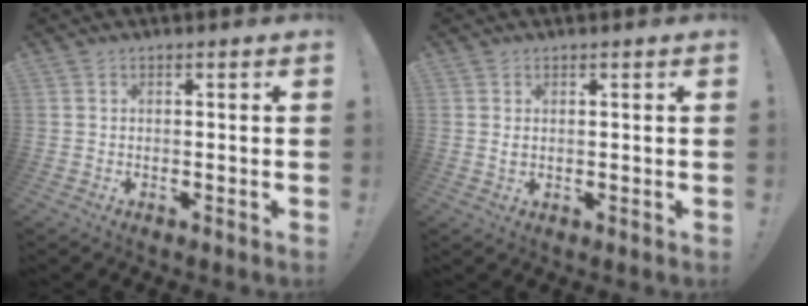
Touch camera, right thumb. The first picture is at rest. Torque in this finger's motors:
{"motor_torque": [-0.20, -0.20, -0.26, 0.26, 0.05]}